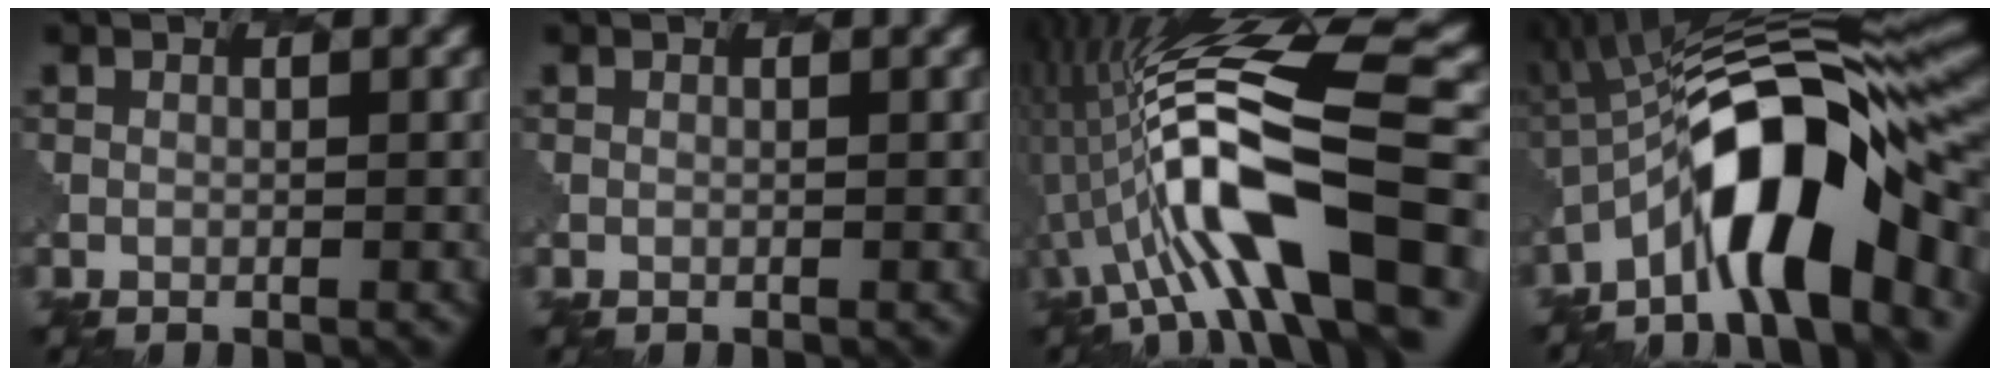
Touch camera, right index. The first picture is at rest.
{"total": 0.0}
{"total": 13.2, "force": [-3.6, 4.3, 11.9], "torque": [-0.209, 0.022, -0.068]}
{"total": 11.9, "force": [-4.5, 3.4, 10.4], "torque": [-0.161, 0.024, -0.088]}